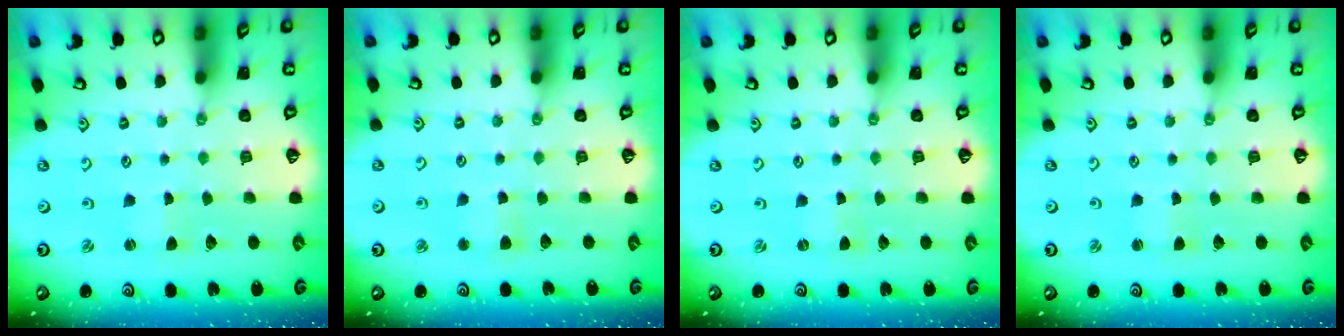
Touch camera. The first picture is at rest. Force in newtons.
{"total": 4.1, "press": 4.1, "slide": 0.4}
{"total": 0.0}
{"total": 1.8, "press": 1.7, "slide": 0.4}